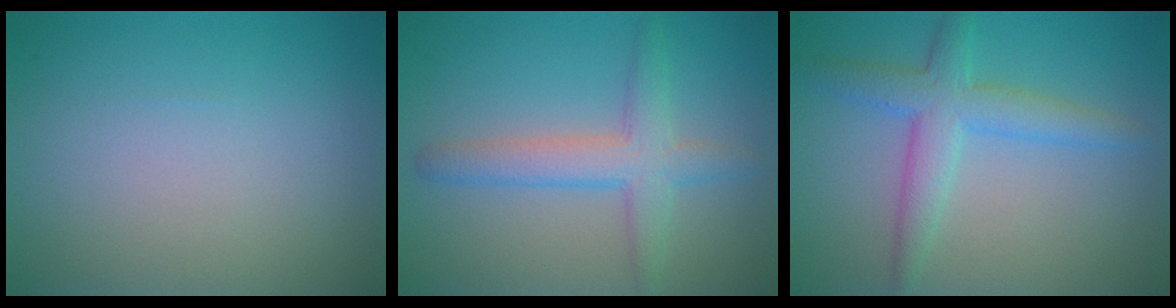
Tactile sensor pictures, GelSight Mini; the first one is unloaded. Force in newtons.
{"total": 3.8, "press": 3.8, "slide": 0.3}
{"total": 4.0, "press": 4.0, "slide": 0.2}